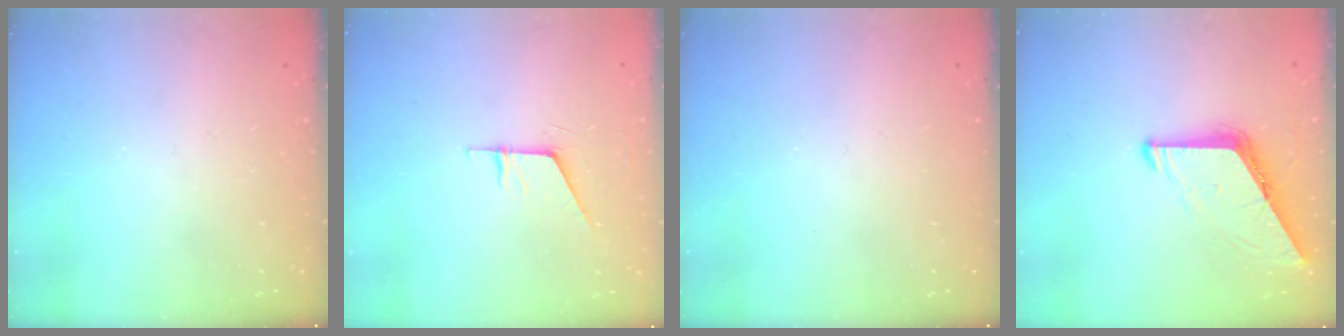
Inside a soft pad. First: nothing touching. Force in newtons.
{"total": 5.8, "press": 5.8, "slide": 0.6}
{"total": 0.0}
{"total": 8.6, "press": 8.5, "slide": 0.9}